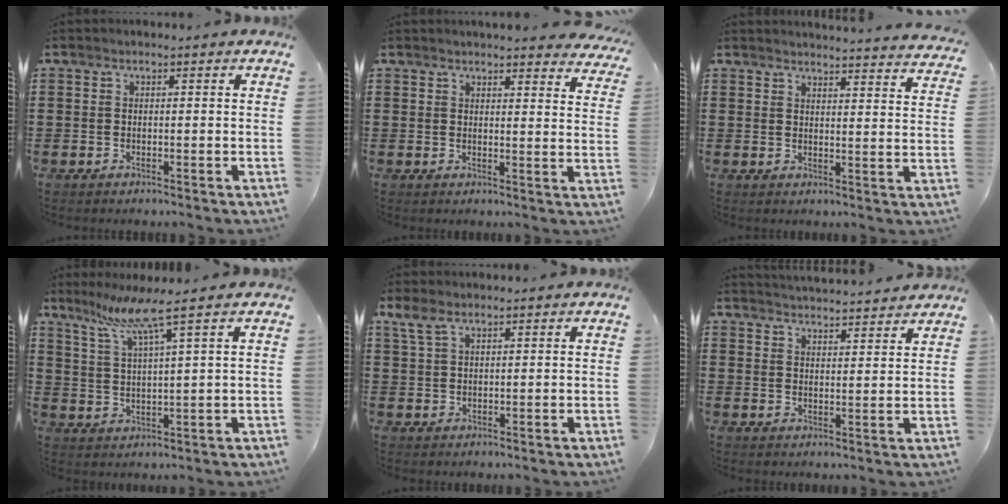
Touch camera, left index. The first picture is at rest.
{"total": 3.5, "force": [3.5, 0.1, 0.6], "torque": [-0.017, -0.016, 0.063]}
{"total": 3.5, "force": [3.5, -0.6, 0.2], "torque": [-0.009, -0.027, 0.060]}
{"total": 6.8, "force": [4.5, -0.6, 5.1], "torque": [-0.114, -0.016, 0.074]}
{"total": 3.0, "force": [1.7, 1.3, 2.1], "torque": [-0.048, 0.004, 0.030]}
{"total": 3.6, "force": [3.5, -0.4, -0.1], "torque": [-0.010, -0.021, 0.063]}